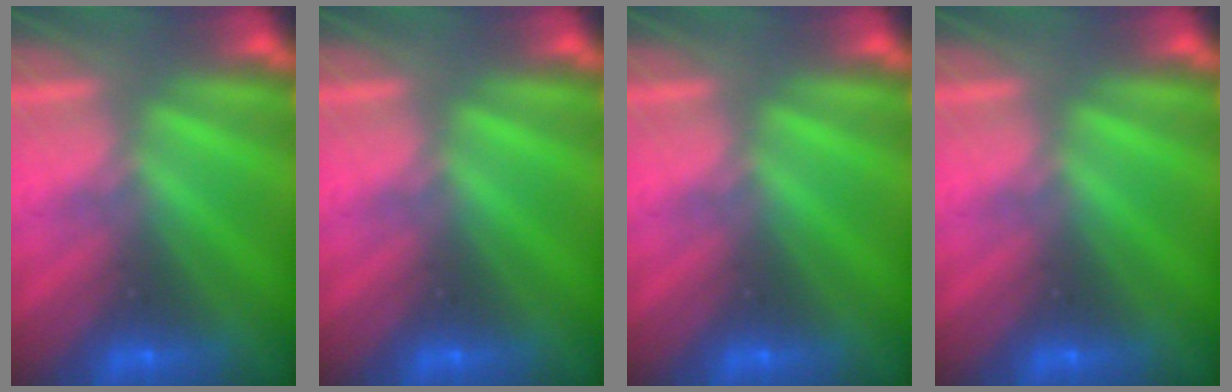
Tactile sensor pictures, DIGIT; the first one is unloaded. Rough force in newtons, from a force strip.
{"total": 0.0}
{"total": 0.0}
{"total": 0.0}